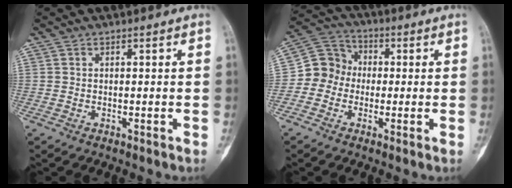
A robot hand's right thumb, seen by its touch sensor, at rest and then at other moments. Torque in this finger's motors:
{"motor_torque": [0.17, 0.12, 0.13, -0.04, 0.07]}